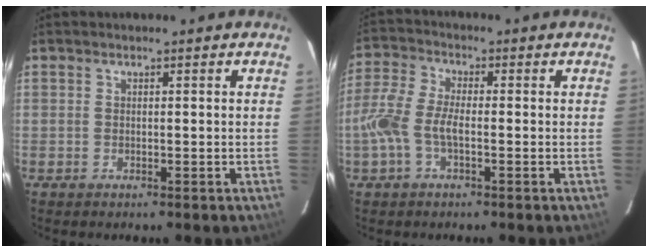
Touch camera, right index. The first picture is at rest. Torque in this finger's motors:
{"motor_torque": [1.10, -0.23, 0.58, 0.14]}